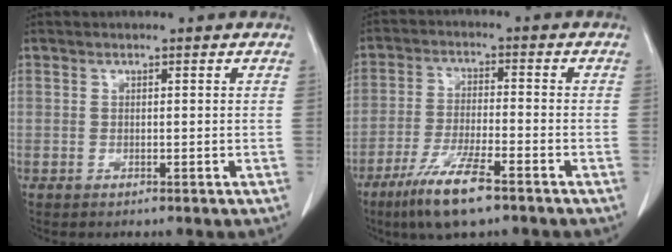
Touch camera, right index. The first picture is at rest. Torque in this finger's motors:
{"motor_torque": [0.70, -0.71, 0.42, 0.16]}